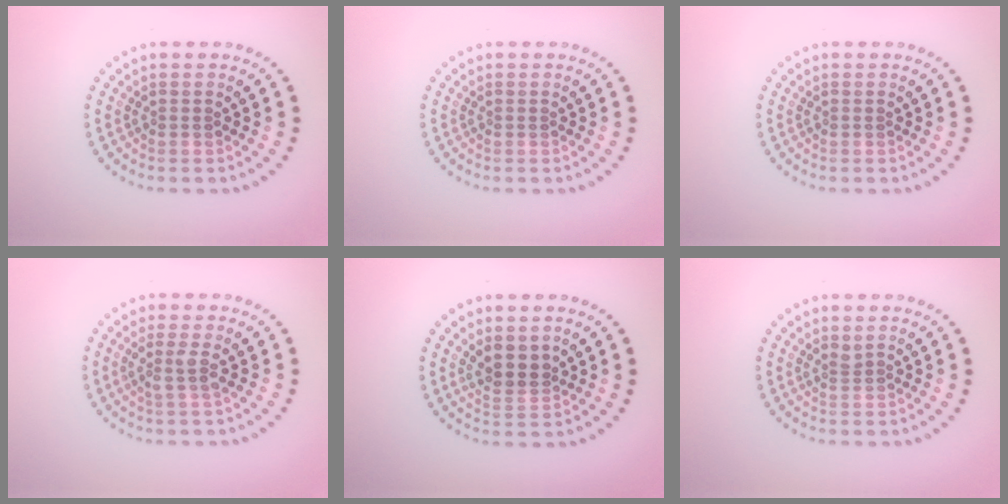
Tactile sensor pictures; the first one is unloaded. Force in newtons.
{"total": 0.0}
{"total": 0.0}
{"total": 1.6, "press": 1.3, "slide": 1.1}
{"total": 2.7, "press": 2.3, "slide": 1.3}
{"total": 0.8, "press": 0.5, "slide": 0.6}